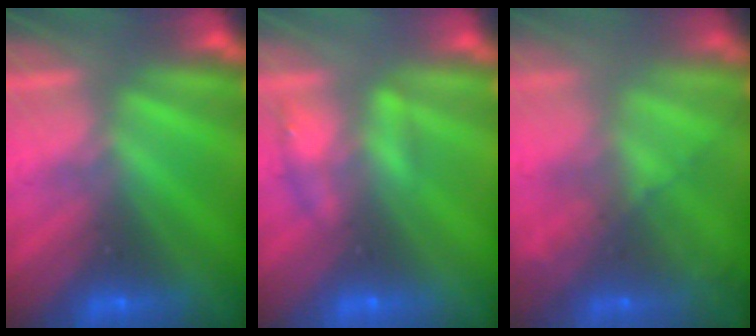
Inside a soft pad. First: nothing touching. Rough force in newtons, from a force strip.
{"total": 2.2}
{"total": 7.4}